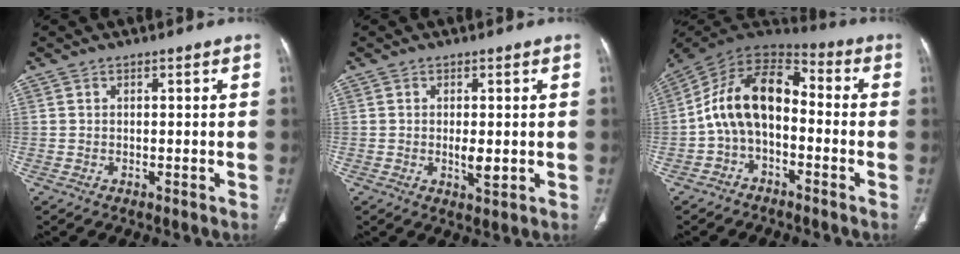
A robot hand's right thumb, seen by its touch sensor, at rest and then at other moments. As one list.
[{"total": 3.1, "force": [-0.2, 1.2, 2.9], "torque": [-0.051, -0.007, -0.004]}, {"total": 13.7, "force": [-1.9, 8.6, 10.6], "torque": [-0.172, 0.061, -0.046]}]